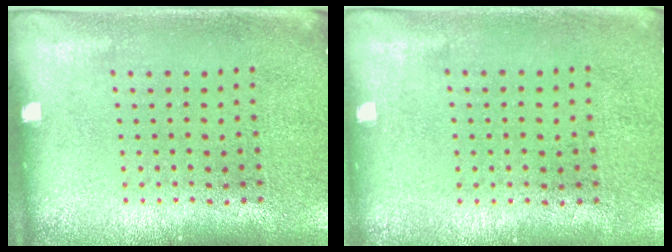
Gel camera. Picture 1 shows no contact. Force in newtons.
{"total": 0.0}